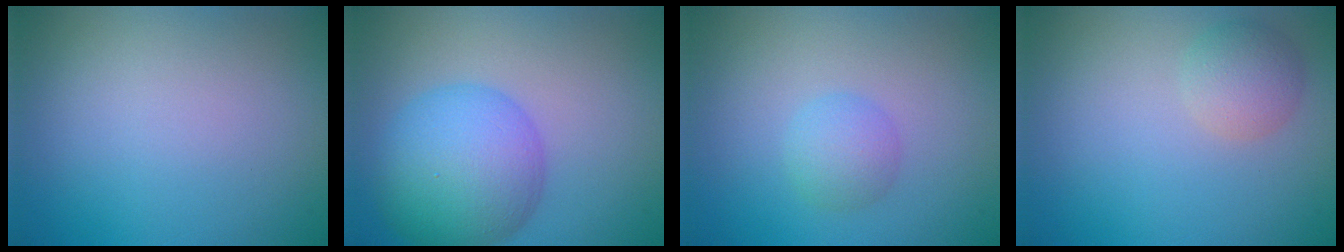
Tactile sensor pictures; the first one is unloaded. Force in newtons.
{"total": 8.3, "press": 8.3, "slide": 0.1}
{"total": 2.1, "press": 2.1, "slide": 0.0}
{"total": 2.3, "press": 2.3, "slide": 0.2}